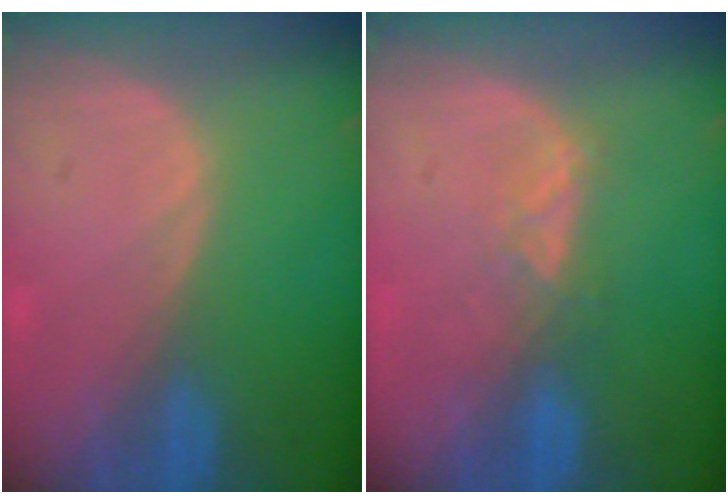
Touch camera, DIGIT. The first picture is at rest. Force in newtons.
{"total": 2.6, "press": 2.5, "slide": 0.8}